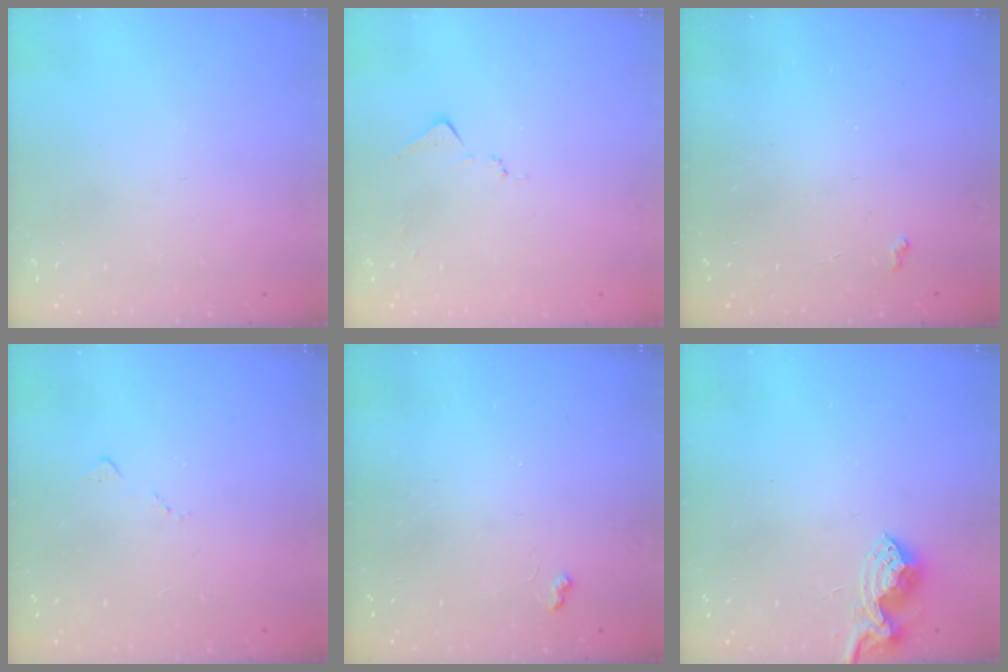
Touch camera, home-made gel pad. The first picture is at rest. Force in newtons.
{"total": 6.2, "press": 6.2, "slide": 0.8}
{"total": 2.5, "press": 2.4, "slide": 0.4}
{"total": 6.2, "press": 6.1, "slide": 0.8}
{"total": 2.9, "press": 2.8, "slide": 0.5}
{"total": 8.7, "press": 8.7, "slide": 0.3}